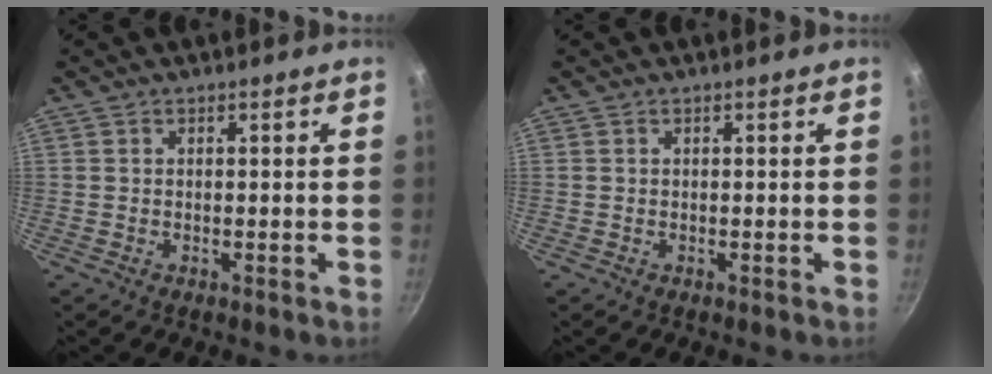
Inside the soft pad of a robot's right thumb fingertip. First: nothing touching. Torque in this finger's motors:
{"motor_torque": [-0.02, 0.01, 0.00, 0.00, 0.00]}